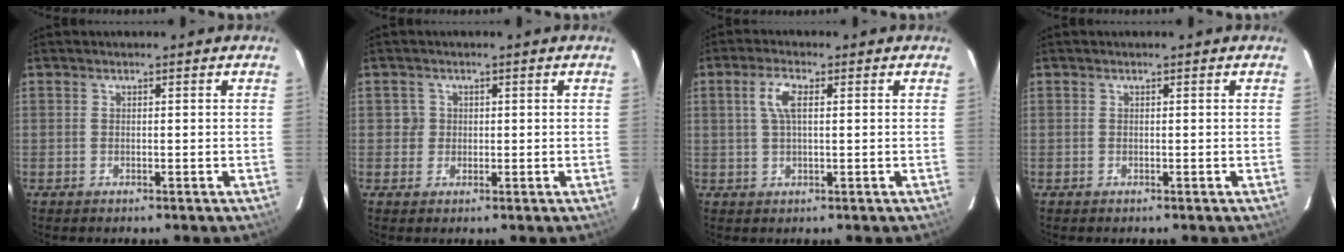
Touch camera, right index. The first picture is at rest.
{"total": 2.2, "force": [0.1, 2.2, -0.1], "torque": [0.010, 0.013, 0.002]}
{"total": 4.3, "force": [1.1, 1.5, 3.8], "torque": [-0.077, 0.008, 0.022]}
{"total": 0.0}